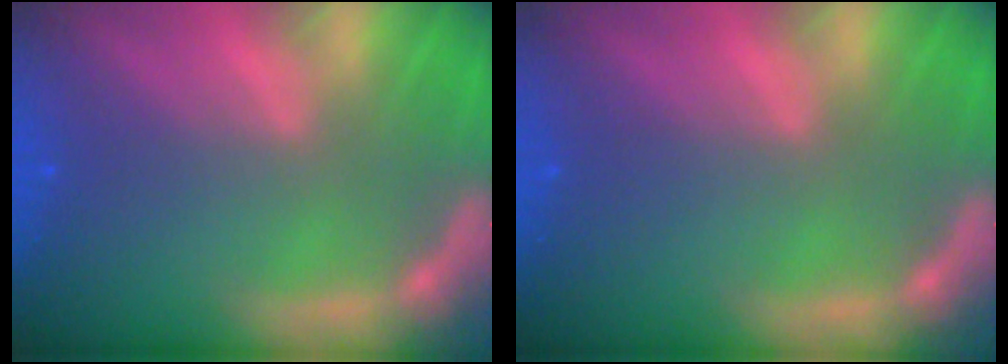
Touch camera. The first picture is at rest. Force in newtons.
{"total": 0.0}